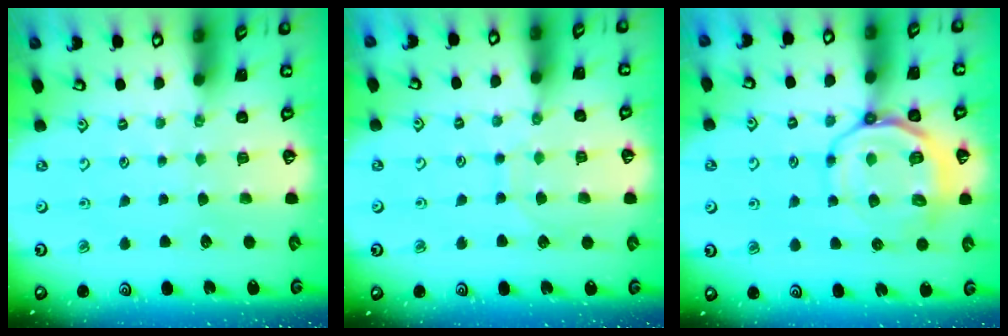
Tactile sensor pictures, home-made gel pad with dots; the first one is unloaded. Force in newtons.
{"total": 6.8, "press": 6.8, "slide": 0.1}
{"total": 11.5, "press": 11.2, "slide": 2.6}